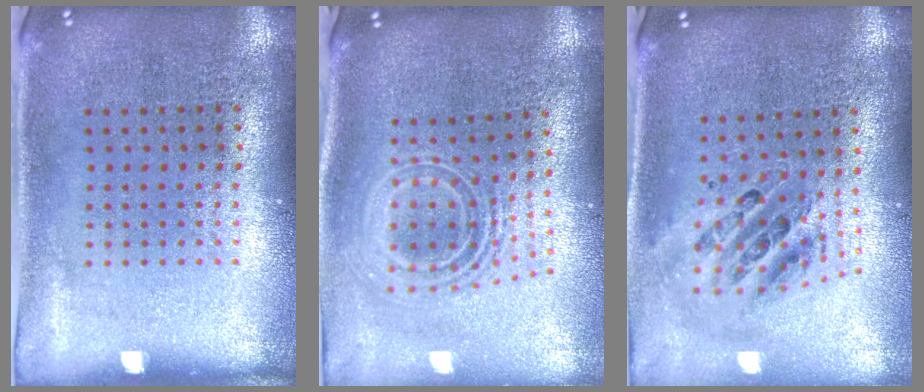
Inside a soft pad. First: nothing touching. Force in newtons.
{"total": 2.3, "press": 1.7, "slide": 1.6}
{"total": 1.1, "press": 1.0, "slide": 0.4}